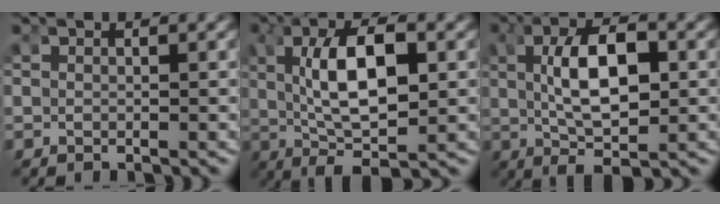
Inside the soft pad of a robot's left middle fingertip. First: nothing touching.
{"total": 8.1, "force": [0.1, 2.7, 7.6], "torque": [-0.137, -0.017, 0.016]}
{"total": 7.2, "force": [0.0, 2.2, 6.9], "torque": [-0.117, -0.014, 0.011]}